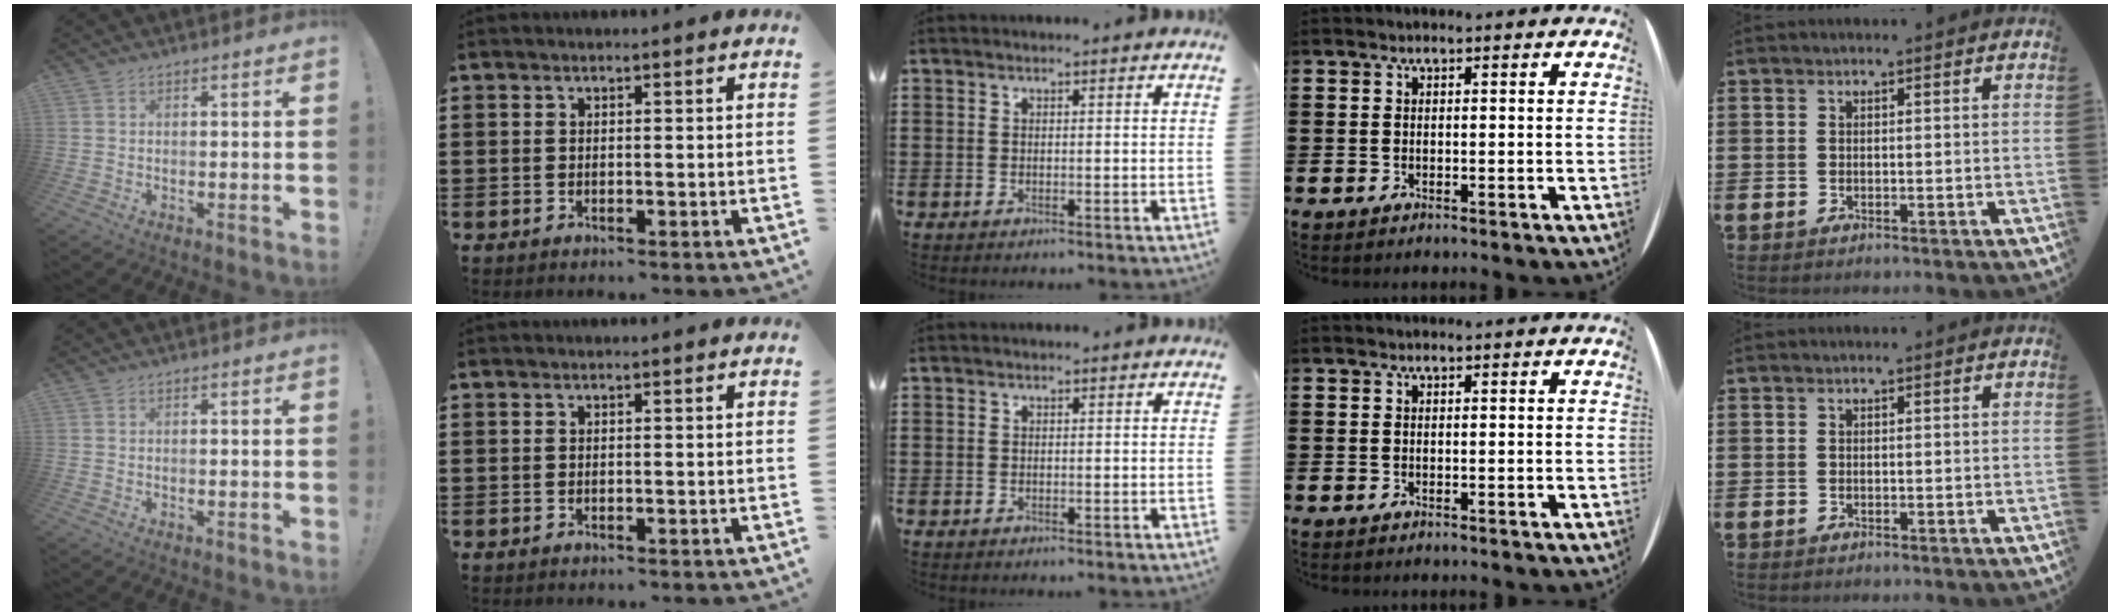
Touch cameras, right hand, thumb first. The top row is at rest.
{}